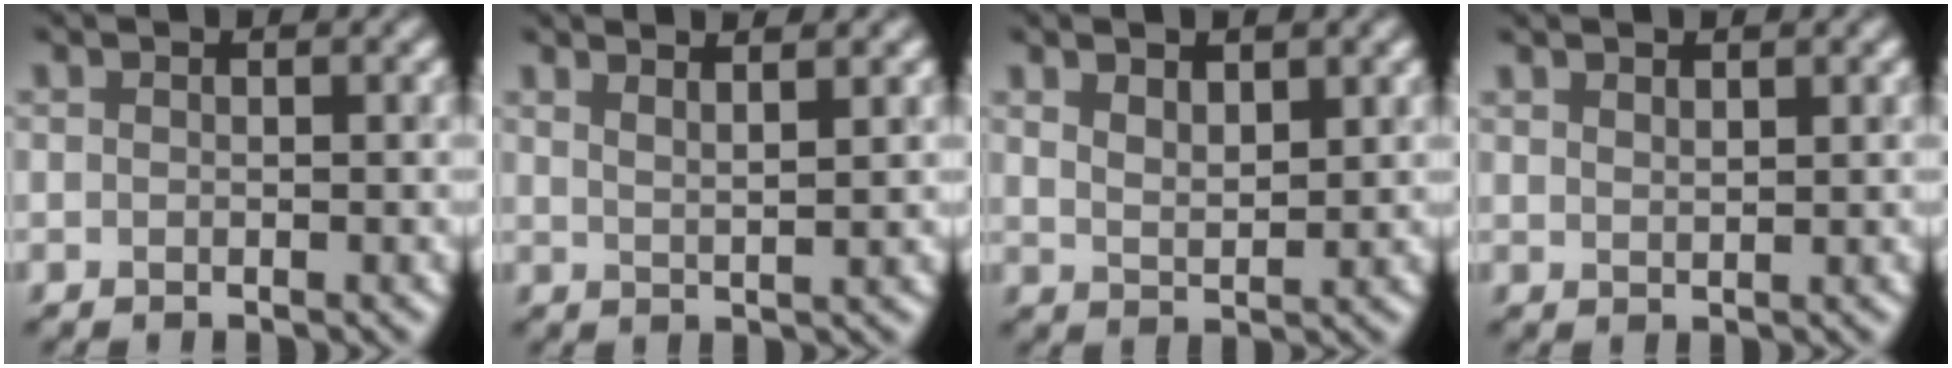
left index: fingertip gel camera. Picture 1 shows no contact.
{"total": 3.0, "force": [2.2, 0.8, 1.9], "torque": [-0.008, 0.015, 0.014]}
{"total": 3.1, "force": [1.8, 1.2, 2.2], "torque": [-0.043, -0.004, 0.037]}
{"total": 1.2, "force": [1.1, 0.2, 0.4], "torque": [-0.008, 0.000, 0.020]}